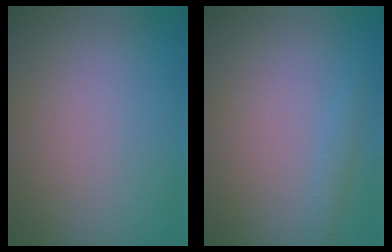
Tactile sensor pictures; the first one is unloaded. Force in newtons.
{"total": 0.9, "press": 0.9, "slide": 0.0}